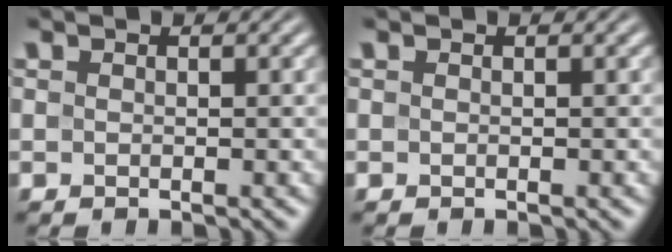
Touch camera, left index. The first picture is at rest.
{"total": 0.0}